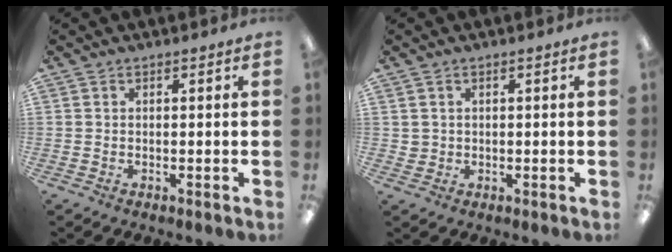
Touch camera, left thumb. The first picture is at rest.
{"total": 1.6, "force": [0.8, 1.4, 0.1], "torque": [-0.005, 0.003, 0.013]}